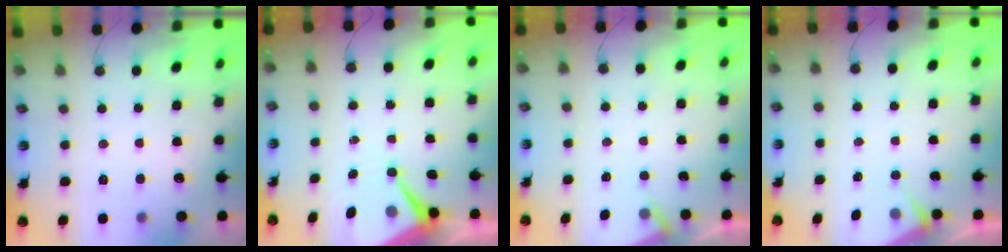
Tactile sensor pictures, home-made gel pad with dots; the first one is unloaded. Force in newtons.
{"total": 8.2, "press": 8.2, "slide": 0.6}
{"total": 3.1, "press": 3.1, "slide": 0.5}
{"total": 2.8, "press": 2.7, "slide": 0.4}